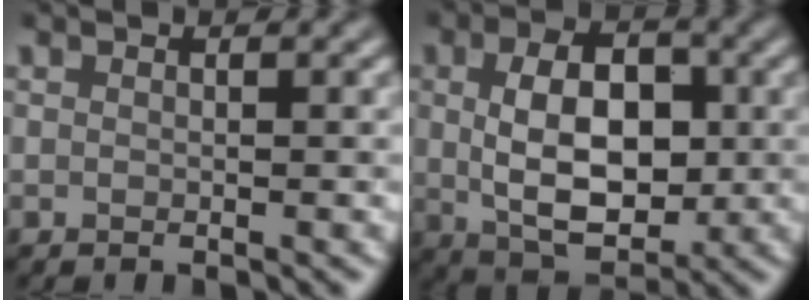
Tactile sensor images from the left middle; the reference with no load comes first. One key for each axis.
{"total": 8.0, "fx": 0.3, "fy": 4.8, "fz": 6.3, "tx": -0.111, "ty": 0.001, "tz": 0.004}